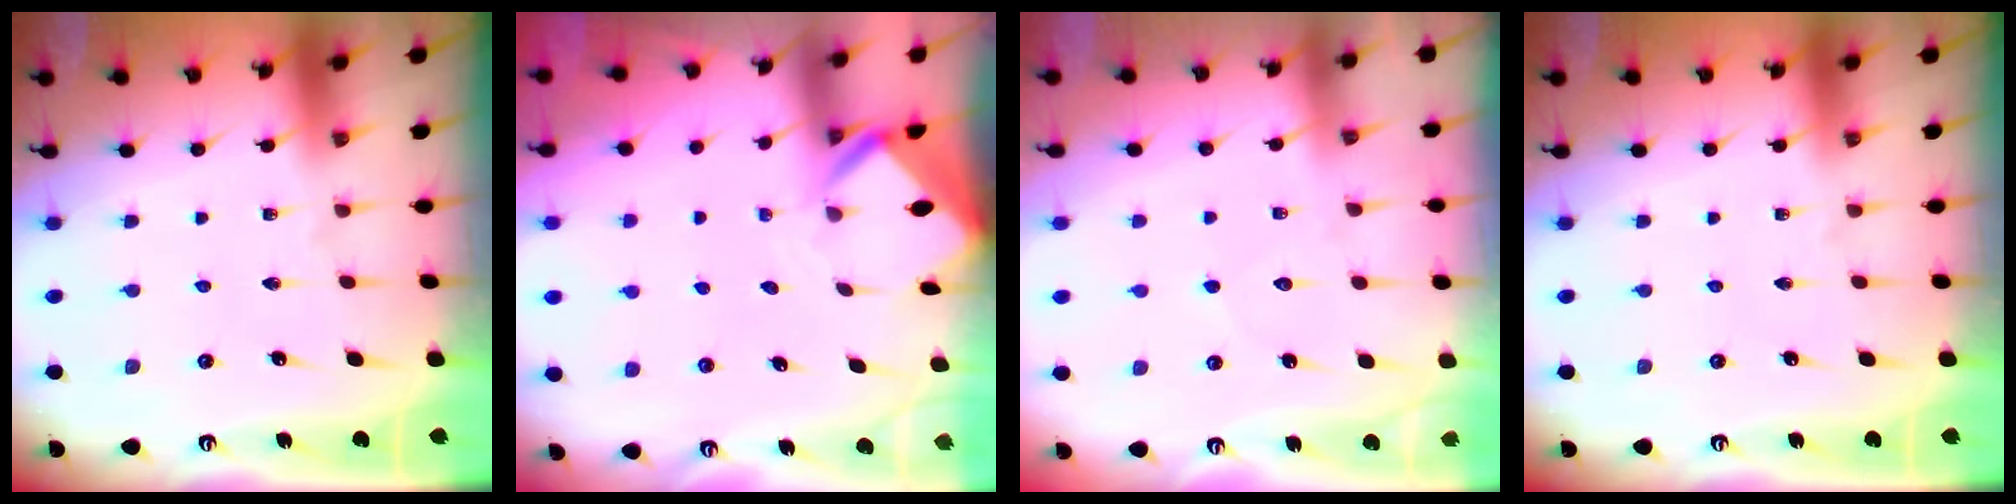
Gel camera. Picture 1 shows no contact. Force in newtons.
{"total": 2.9, "press": 2.9, "slide": 0.2}
{"total": 5.3, "press": 5.3, "slide": 0.7}
{"total": 0.0}